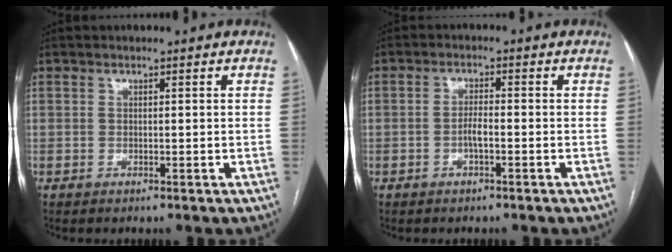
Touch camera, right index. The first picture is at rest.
{"total": 1.5, "force": [-0.6, 0.4, 1.3], "torque": [-0.022, 0.003, -0.012]}